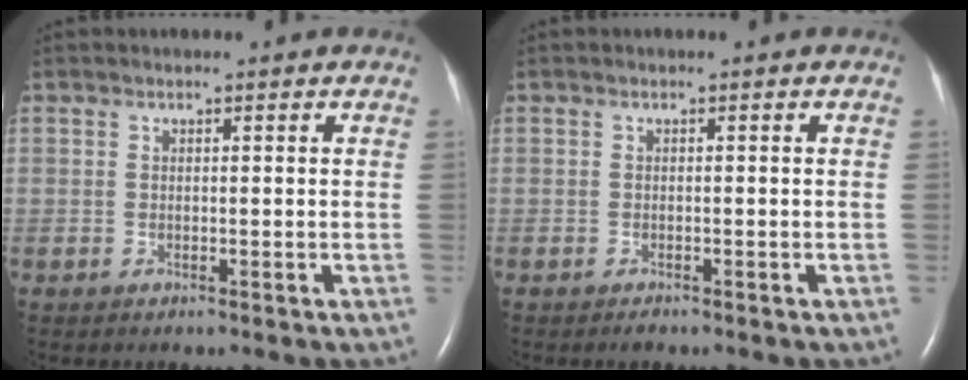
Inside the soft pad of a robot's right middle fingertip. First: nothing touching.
{"total": 0.7, "force": [-0.6, 0.1, 0.3], "torque": [-0.008, -0.002, -0.007]}